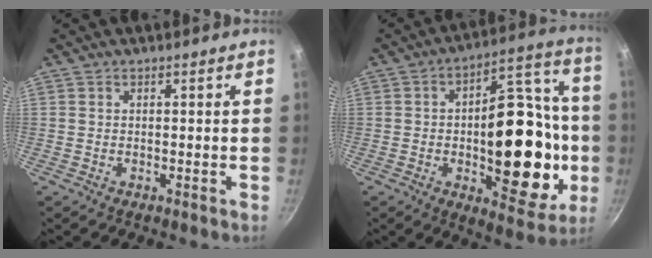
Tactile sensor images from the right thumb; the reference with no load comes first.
{"total": 25.3, "force": [-3.6, 13.3, 21.2], "torque": [-0.228, 0.044, -0.051]}